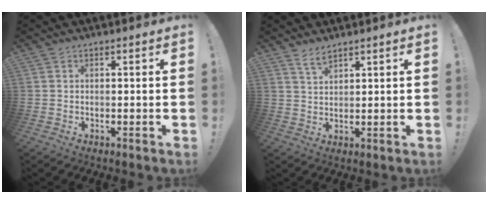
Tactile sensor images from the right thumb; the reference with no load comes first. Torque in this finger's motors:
{"motor_torque": [0.33, 0.40, 0.39, 0.11, 0.13]}